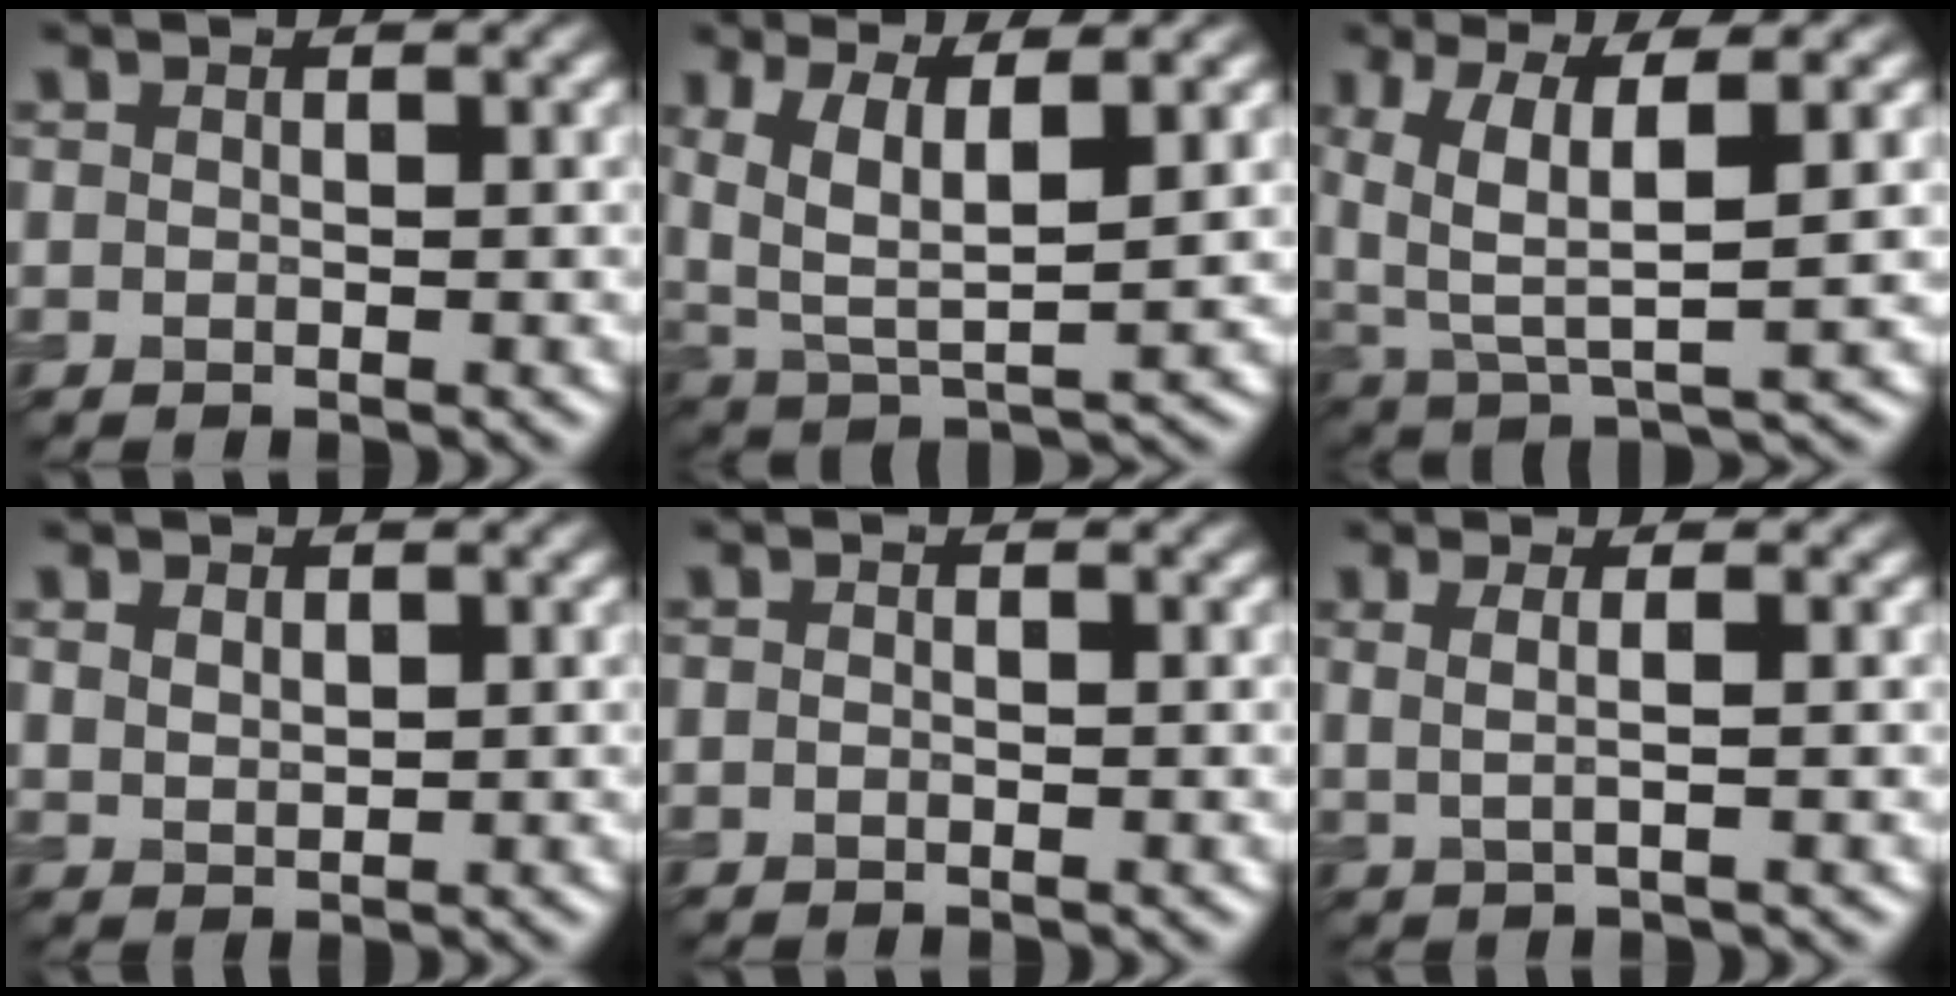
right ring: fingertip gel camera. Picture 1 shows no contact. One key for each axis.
{"total": 6.7, "fx": 2.6, "fy": 2.8, "fz": 5.5, "tx": -0.121, "ty": 0.001, "tz": 0.050}
{"total": 6.5, "fx": 2.2, "fy": 2.1, "fz": 5.7, "tx": -0.120, "ty": 0.002, "tz": 0.044}
{"total": 1.4, "fx": 0.9, "fy": 0.8, "fz": 0.6, "tx": -0.012, "ty": 0.005, "tz": 0.021}
{"total": 0.0}
{"total": 2.0, "fx": 0.6, "fy": 0.6, "fz": 1.8, "tx": -0.031, "ty": -0.001, "tz": -0.002}